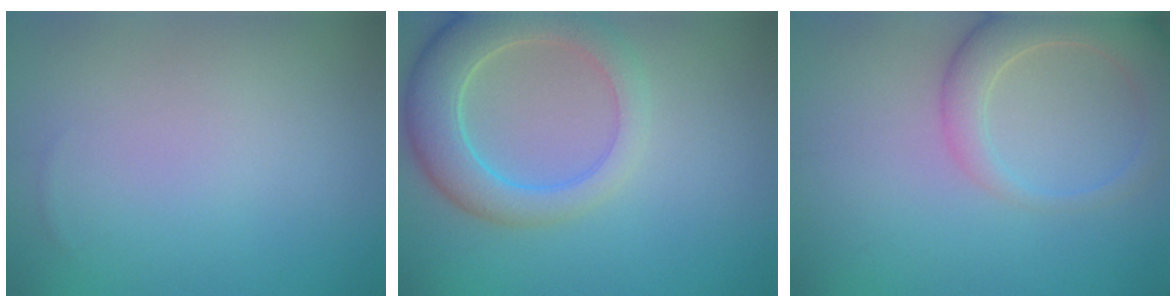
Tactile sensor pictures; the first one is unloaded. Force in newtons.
{"total": 6.2, "press": 6.2, "slide": 0.5}
{"total": 5.2, "press": 5.2, "slide": 0.5}